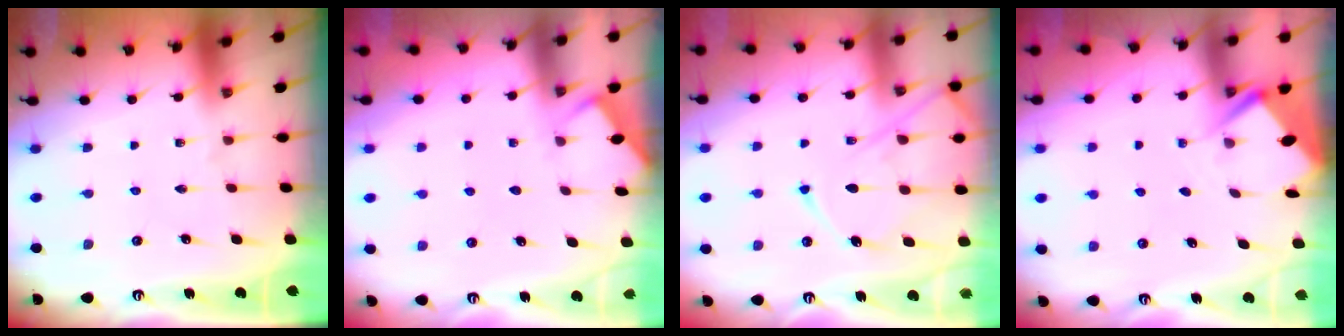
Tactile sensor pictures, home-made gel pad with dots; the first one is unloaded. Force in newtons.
{"total": 2.8, "press": 2.8, "slide": 0.3}
{"total": 13.5, "press": 13.5, "slide": 1.3}
{"total": 2.9, "press": 2.9, "slide": 0.3}